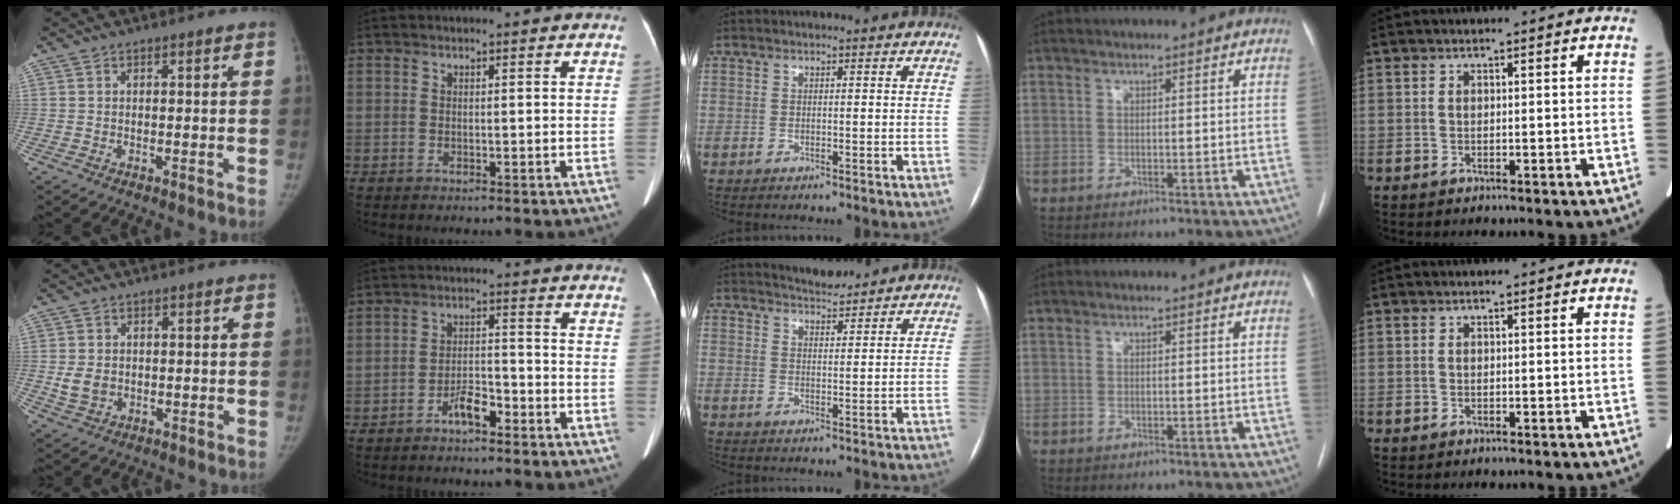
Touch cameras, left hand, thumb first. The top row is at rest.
{"thumb": {"total": 4.2, "force": [-0.3, 3.4, 2.4], "torque": [-0.038, -0.003, 0.002]}, "index": {"total": 4.1, "force": [-3.1, 1.1, 2.5], "torque": [-0.048, 0.006, -0.053]}, "middle": {"total": 3.8, "force": [3.7, 0.5, 0.3], "torque": [-0.009, 0.003, 0.060]}}